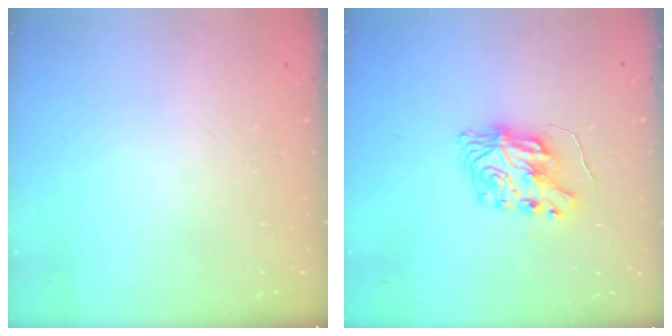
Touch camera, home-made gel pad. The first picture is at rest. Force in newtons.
{"total": 8.3, "press": 8.2, "slide": 0.2}